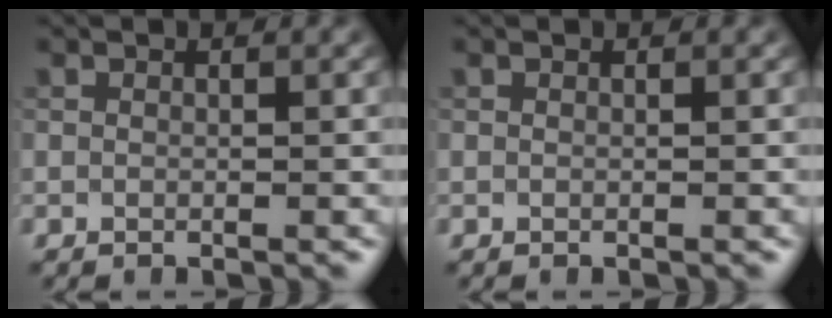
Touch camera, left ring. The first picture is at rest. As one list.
[{"total": 0.0}]